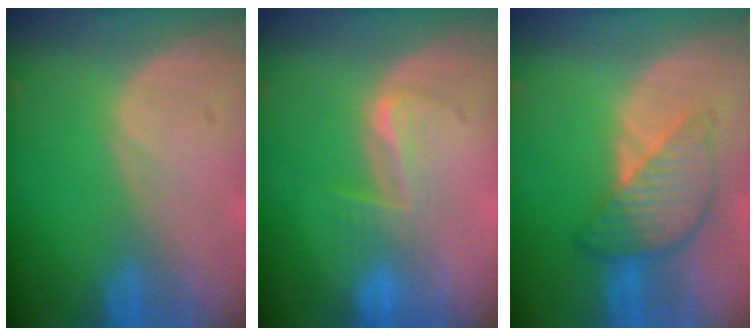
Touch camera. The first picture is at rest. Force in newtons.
{"total": 4.0, "press": 3.7, "slide": 1.6}
{"total": 6.3, "press": 6.3, "slide": 0.3}